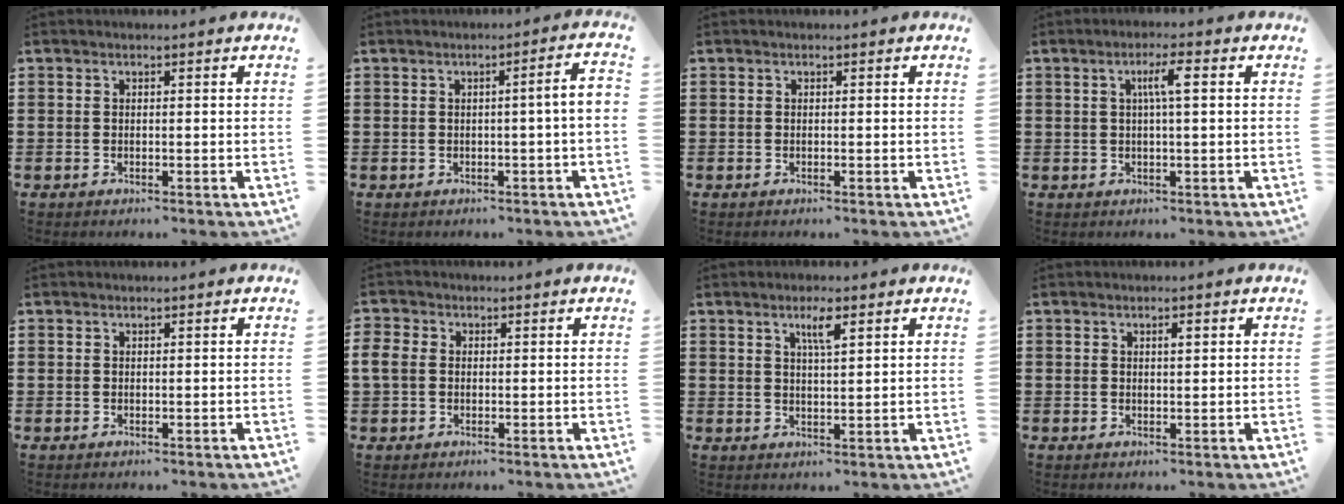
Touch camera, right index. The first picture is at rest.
{"total": 3.2, "force": [-0.5, -0.2, 3.2], "torque": [-0.054, -0.005, -0.011]}
{"total": 0.0}
{"total": 3.9, "force": [0.8, 0.4, 3.8], "torque": [-0.066, 0.003, 0.007]}
{"total": 0.0}
{"total": 2.6, "force": [-0.1, 2.1, 1.5], "torque": [-0.048, 0.003, -0.008]}
{"total": 3.5, "force": [2.0, 0.6, 2.8], "torque": [-0.052, 0.001, 0.031]}
{"total": 0.6, "force": [0.3, 0.3, 0.4], "torque": [-0.008, 0.001, 0.006]}